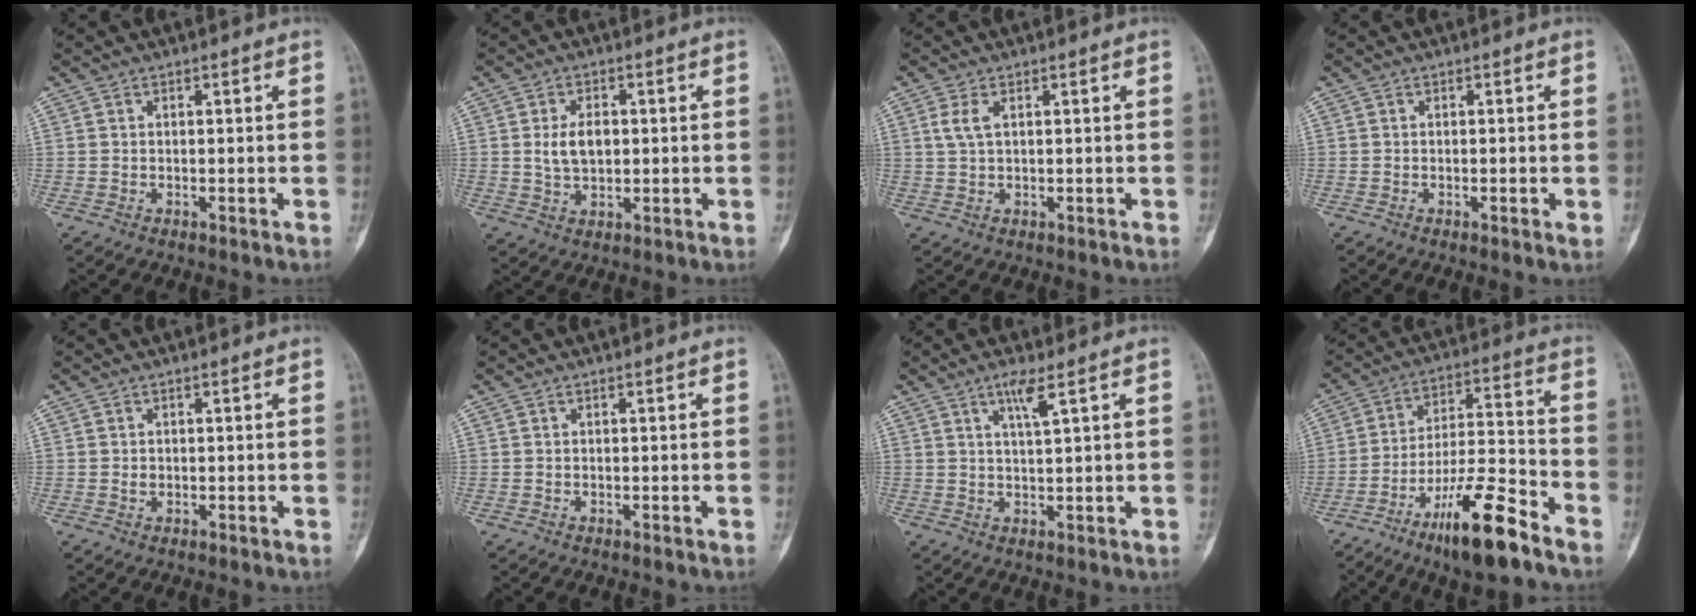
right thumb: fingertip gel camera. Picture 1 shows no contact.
{"total": 5.9, "force": [0.6, 3.7, 4.5], "torque": [-0.075, -0.001, 0.014]}
{"total": 3.0, "force": [1.0, 1.3, 2.5], "torque": [-0.063, 0.007, 0.025]}
{"total": 1.3, "force": [-0.2, 0.3, 1.2], "torque": [-0.019, -0.004, -0.003]}
{"total": 0.8, "force": [0.0, 0.7, 0.5], "torque": [-0.008, 0.001, 0.000]}
{"total": 0.0}
{"total": 3.7, "force": [2.0, 0.1, 3.1], "torque": [-0.068, -0.012, 0.042]}
{"total": 16.0, "force": [-10.3, 3.6, 11.7], "torque": [-0.206, 0.071, -0.177]}